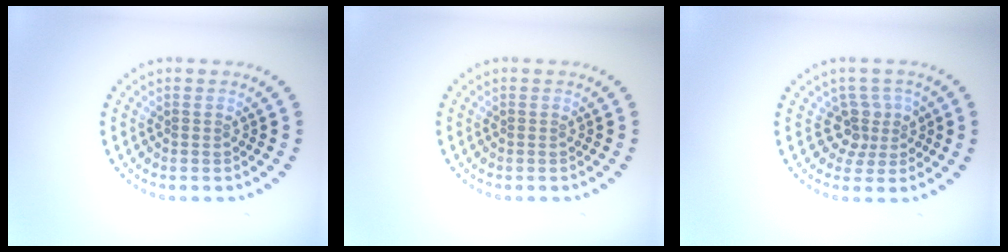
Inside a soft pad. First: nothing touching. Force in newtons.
{"total": 0.0}
{"total": 2.7, "press": 2.0, "slide": 1.8}